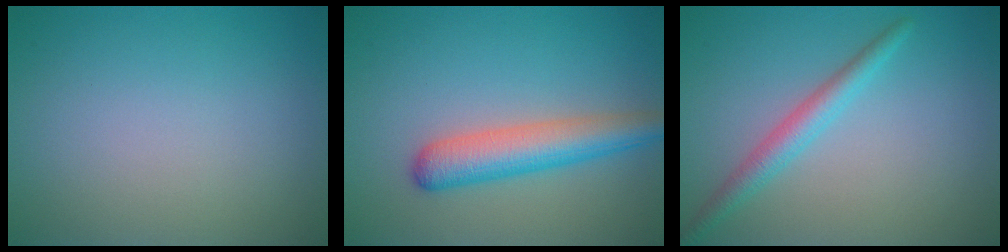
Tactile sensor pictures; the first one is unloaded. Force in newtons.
{"total": 4.7, "press": 4.7, "slide": 0.3}
{"total": 2.5, "press": 2.5, "slide": 0.1}